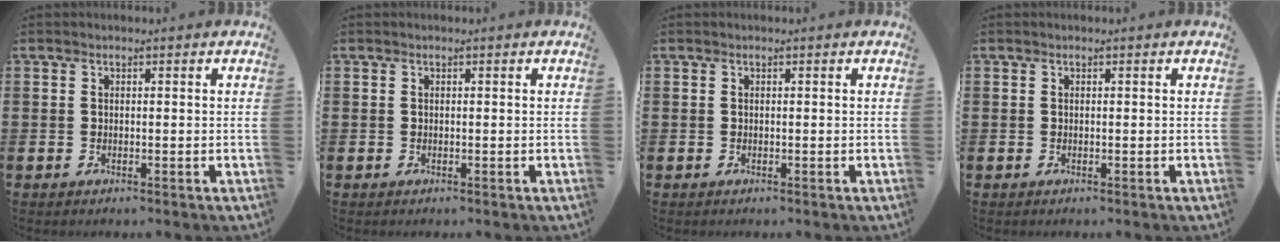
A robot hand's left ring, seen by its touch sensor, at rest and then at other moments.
{"total": 0.0}
{"total": 0.0}
{"total": 0.0}